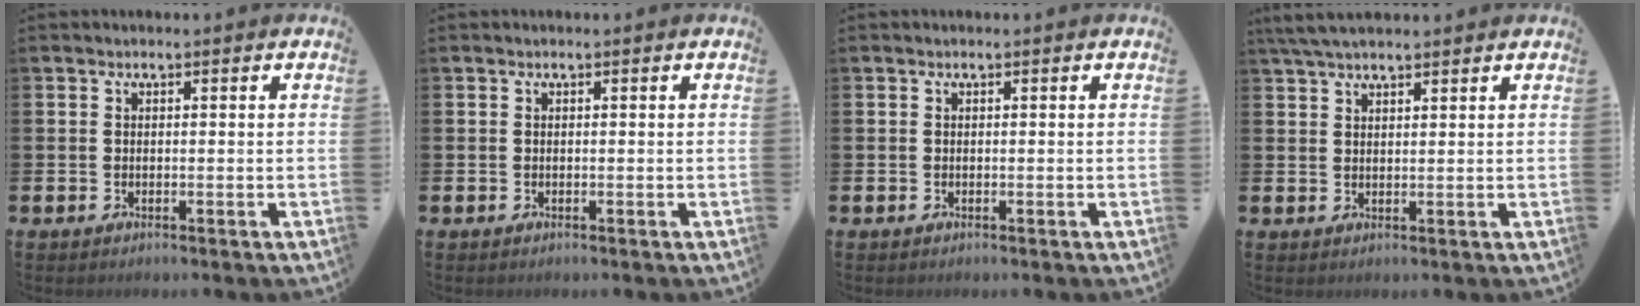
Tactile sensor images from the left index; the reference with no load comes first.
{"total": 0.0}
{"total": 0.0}
{"total": 4.2, "force": [3.6, 1.0, 1.8], "torque": [-0.039, -0.007, 0.067]}